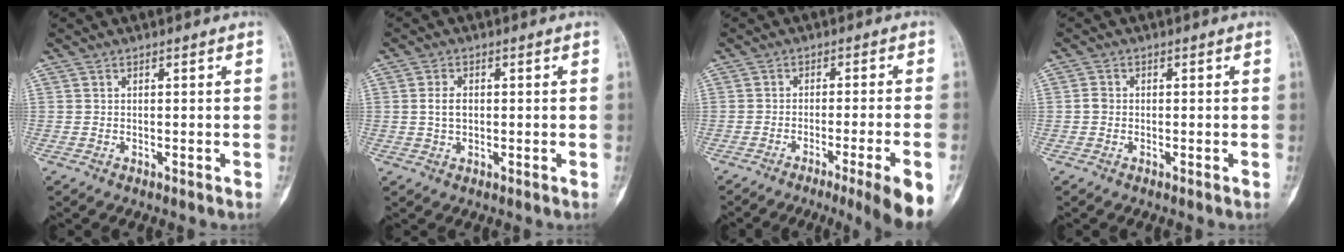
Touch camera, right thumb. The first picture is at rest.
{"total": 2.9, "force": [0.1, 1.9, 2.2], "torque": [-0.037, 0.005, -0.001]}
{"total": 10.7, "force": [-5.8, -0.3, 9.0], "torque": [-0.122, 0.004, -0.083]}
{"total": 1.3, "force": [-0.4, 1.0, 0.7], "torque": [-0.009, 0.004, -0.014]}